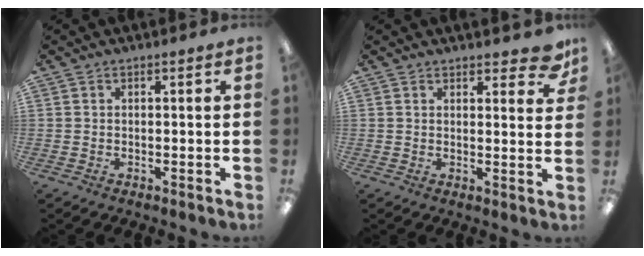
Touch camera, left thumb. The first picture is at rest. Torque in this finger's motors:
{"motor_torque": [-0.31, 0.30, -0.34, 0.06, 0.04]}